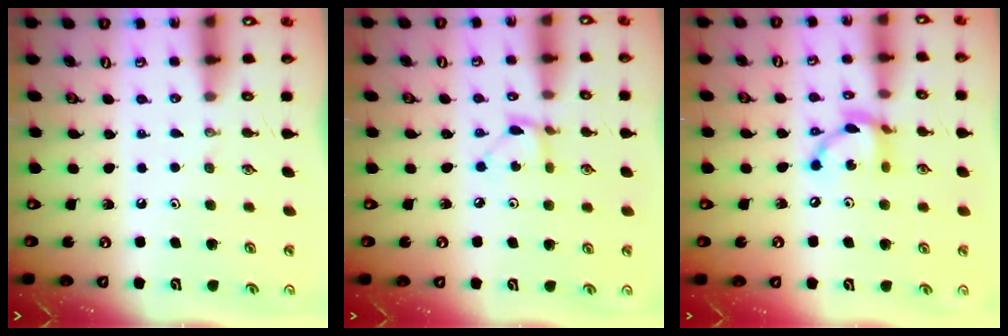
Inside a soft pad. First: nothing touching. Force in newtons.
{"total": 2.6, "press": 2.6, "slide": 0.3}
{"total": 12.1, "press": 12.1, "slide": 0.8}